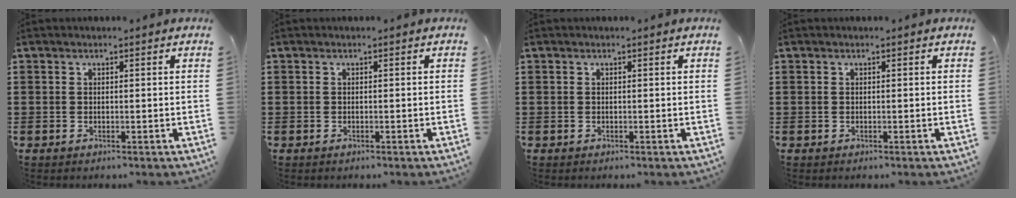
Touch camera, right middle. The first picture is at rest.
{"total": 0.0}
{"total": 0.0}
{"total": 0.0}